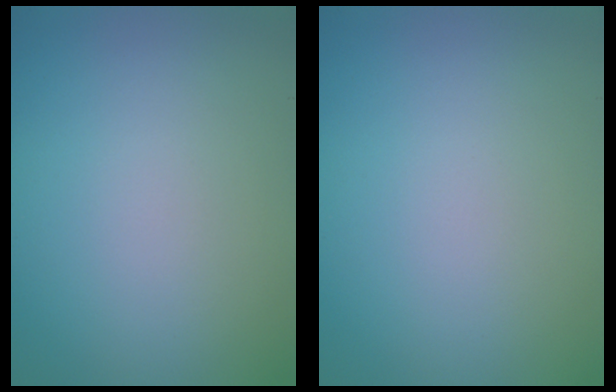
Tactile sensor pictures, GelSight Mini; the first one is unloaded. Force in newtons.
{"total": 0.0}